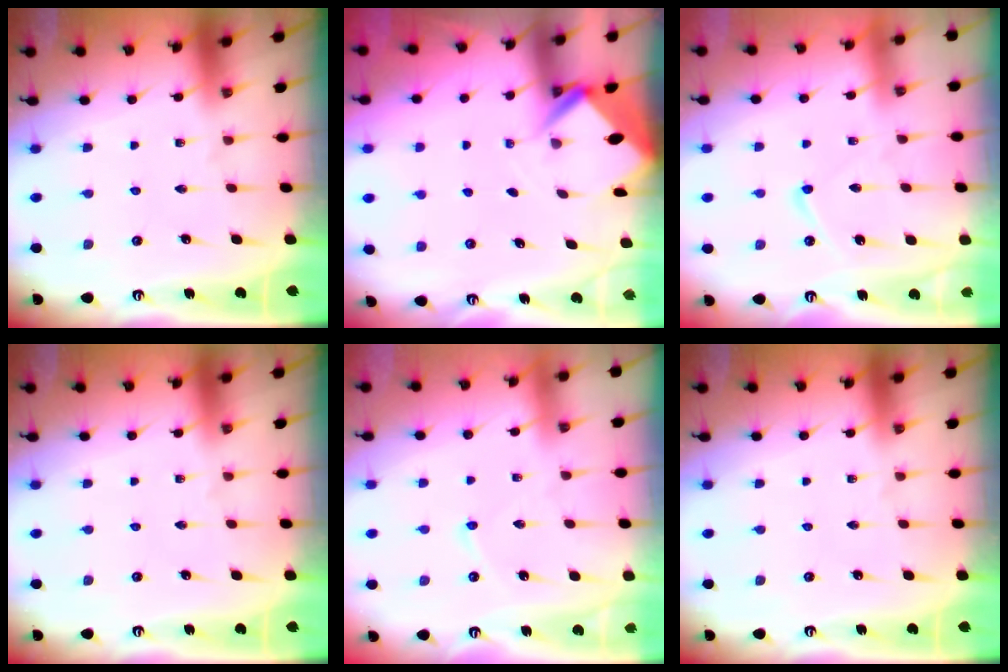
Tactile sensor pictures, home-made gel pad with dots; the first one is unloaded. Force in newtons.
{"total": 2.7, "press": 2.7, "slide": 0.1}
{"total": 6.7, "press": 6.6, "slide": 0.7}
{"total": 0.0}
{"total": 2.9, "press": 2.9, "slide": 0.3}
{"total": 0.0}